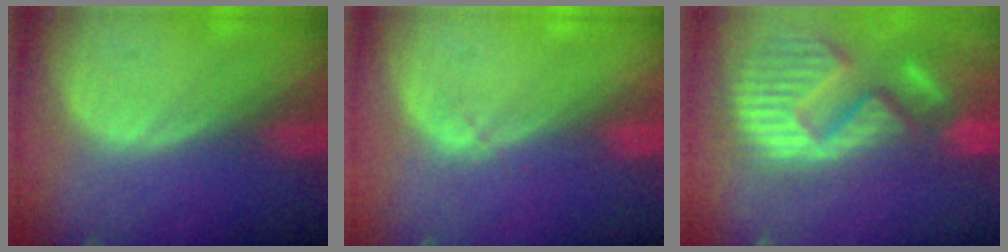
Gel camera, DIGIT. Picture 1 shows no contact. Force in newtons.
{"total": 1.1, "press": 1.1, "slide": 0.2}
{"total": 15.2, "press": 12.6, "slide": 8.4}